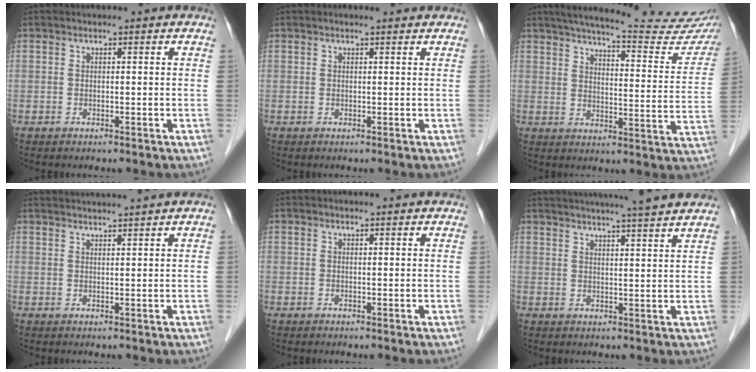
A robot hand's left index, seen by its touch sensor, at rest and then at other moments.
{"total": 1.8, "force": [1.8, 0.1, 0.5], "torque": [-0.013, 0.008, 0.019]}
{"total": 24.1, "force": [21.6, 2.5, 10.4], "torque": [-0.147, -0.051, 0.260]}
{"total": 6.8, "force": [6.2, -1.7, 2.2], "torque": [-0.025, 0.017, 0.082]}
{"total": 1.6, "force": [1.5, -0.2, 0.3], "torque": [-0.016, 0.002, 0.017]}
{"total": 15.2, "force": [13.6, -0.7, 6.7], "torque": [-0.113, 0.000, 0.172]}